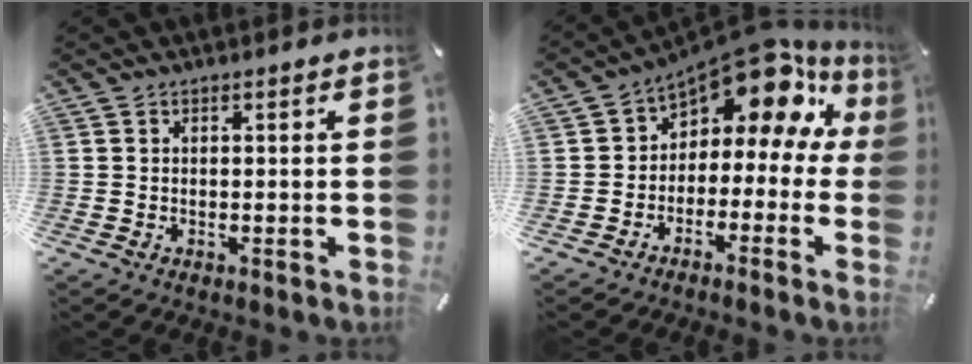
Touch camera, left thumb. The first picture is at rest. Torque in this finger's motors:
{"motor_torque": [2.17, 2.48, 1.16, 0.74, 0.04]}